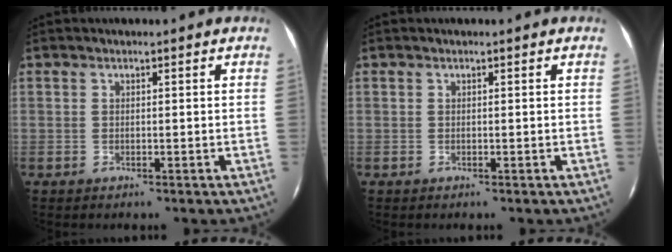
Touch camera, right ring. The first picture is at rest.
{"total": 0.0}